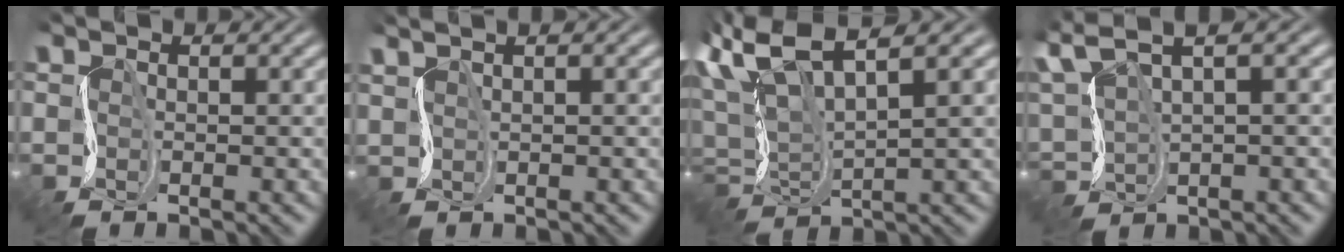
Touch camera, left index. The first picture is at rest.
{"total": 2.7, "force": [1.9, 0.7, 1.8], "torque": [-0.044, 0.016, 0.023]}
{"total": 6.5, "force": [2.1, 1.9, 5.8], "torque": [-0.127, 0.016, 0.034]}
{"total": 3.9, "force": [2.3, 1.0, 3.0], "torque": [-0.079, 0.018, 0.034]}